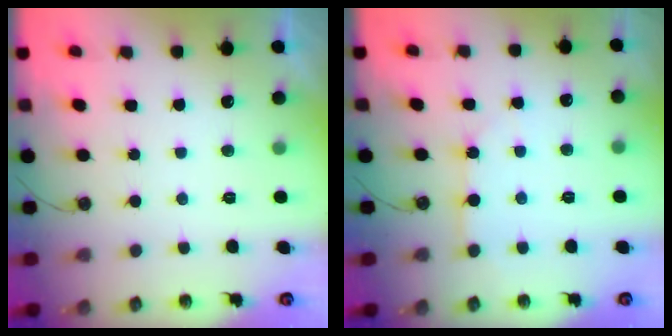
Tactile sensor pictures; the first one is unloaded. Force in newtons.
{"total": 4.7, "press": 4.7, "slide": 0.3}